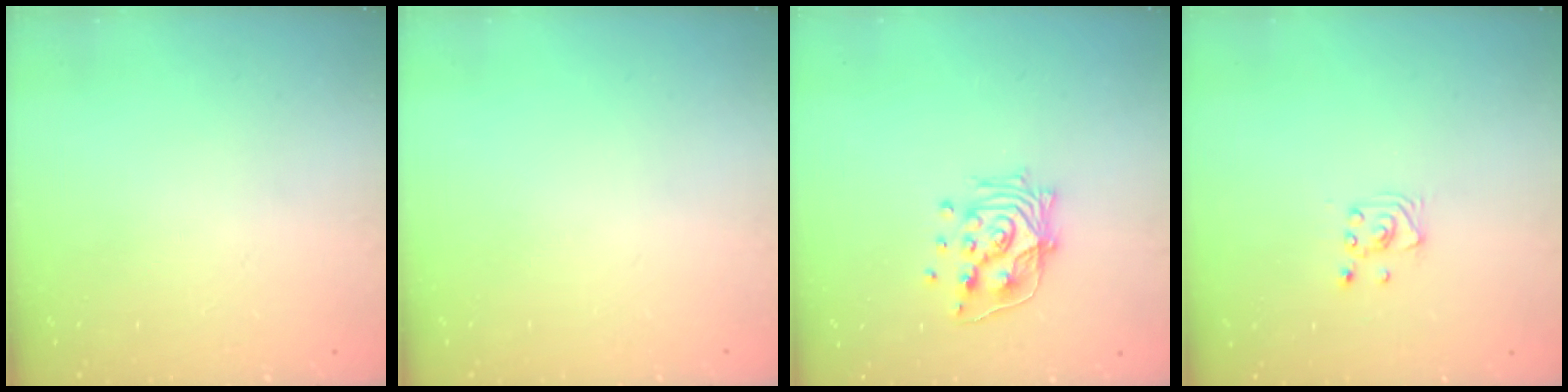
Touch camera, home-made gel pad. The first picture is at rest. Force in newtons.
{"total": 0.0}
{"total": 13.7, "press": 13.4, "slide": 3.0}
{"total": 2.2, "press": 2.2, "slide": 0.2}